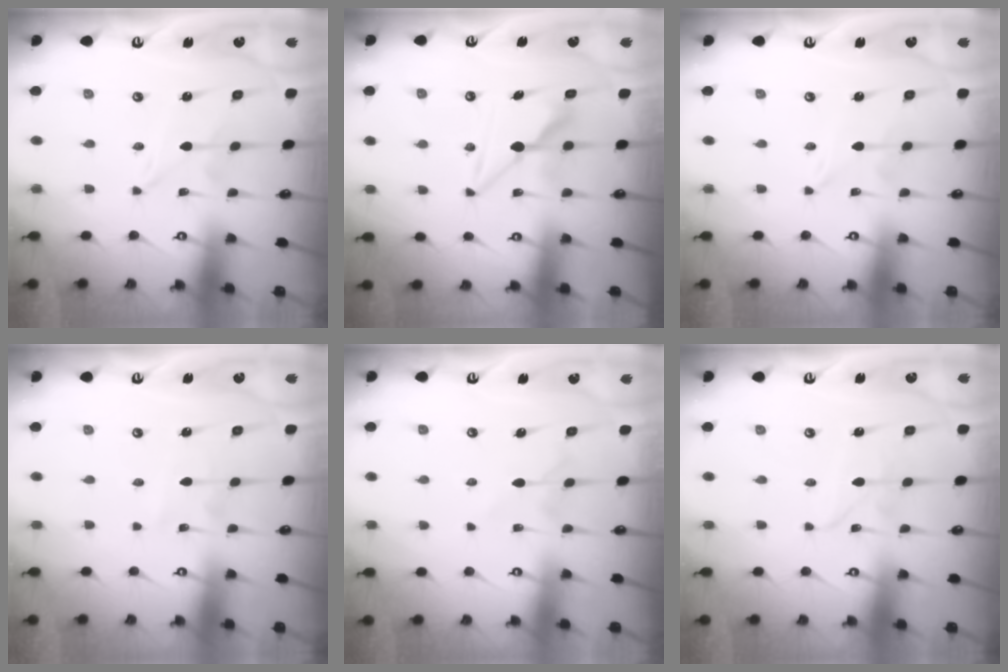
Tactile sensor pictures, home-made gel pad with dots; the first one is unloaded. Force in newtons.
{"total": 7.4, "press": 7.4, "slide": 0.4}
{"total": 0.0}
{"total": 2.8, "press": 2.8, "slide": 0.4}
{"total": 5.2, "press": 5.2, "slide": 0.8}
{"total": 2.1, "press": 2.1, "slide": 0.2}